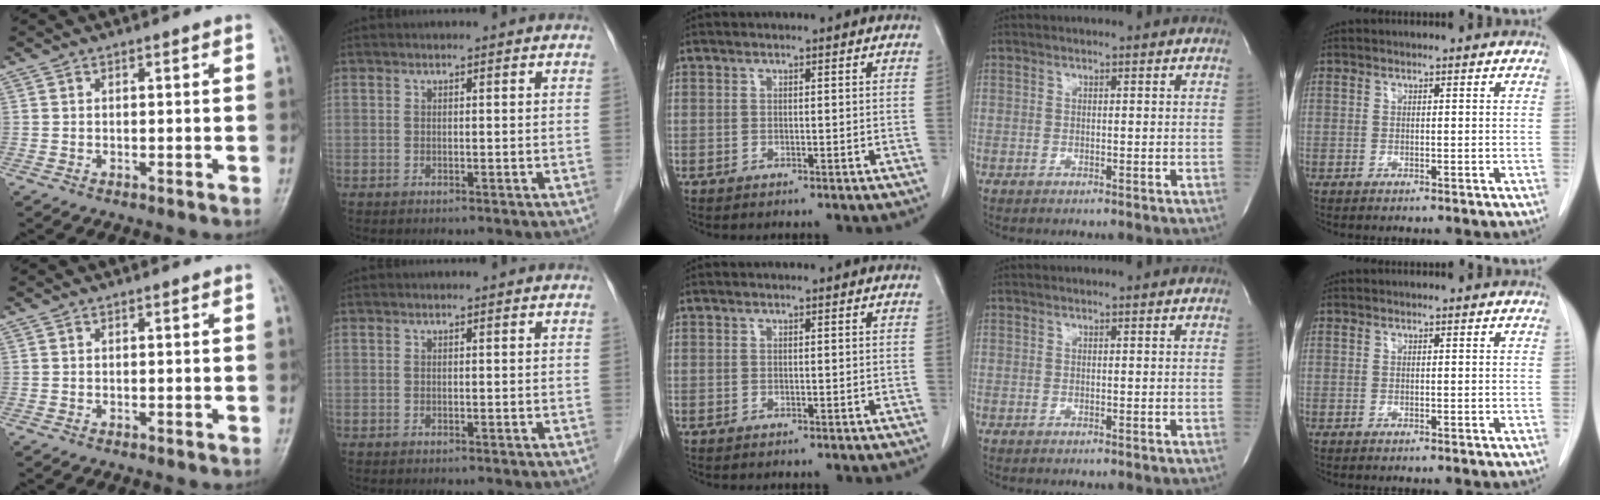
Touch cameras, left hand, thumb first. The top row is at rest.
{}